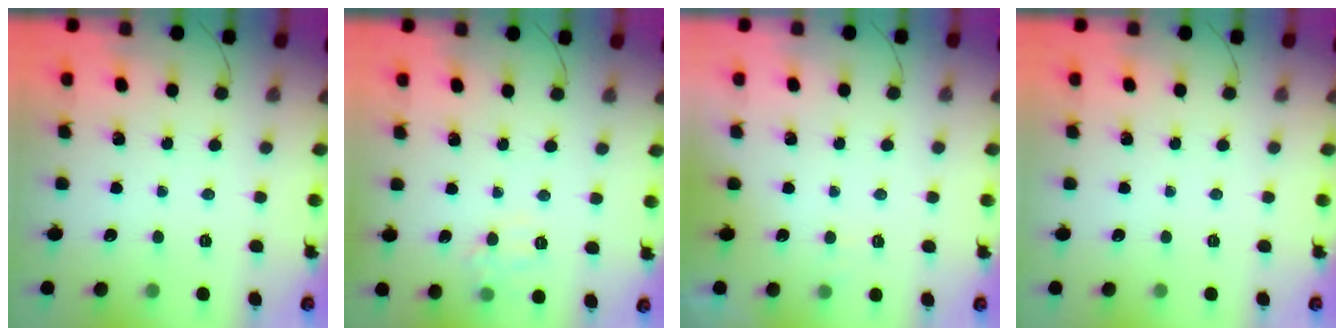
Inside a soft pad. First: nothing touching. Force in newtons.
{"total": 8.0, "press": 7.9, "slide": 1.5}
{"total": 2.3, "press": 2.0, "slide": 1.2}
{"total": 0.0}